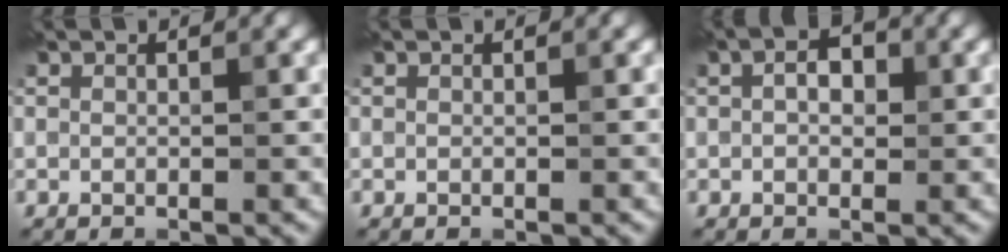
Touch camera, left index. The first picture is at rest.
{"total": 0.0}
{"total": 2.7, "force": [0.5, 1.7, 2.0], "torque": [-0.025, 0.003, -0.003]}